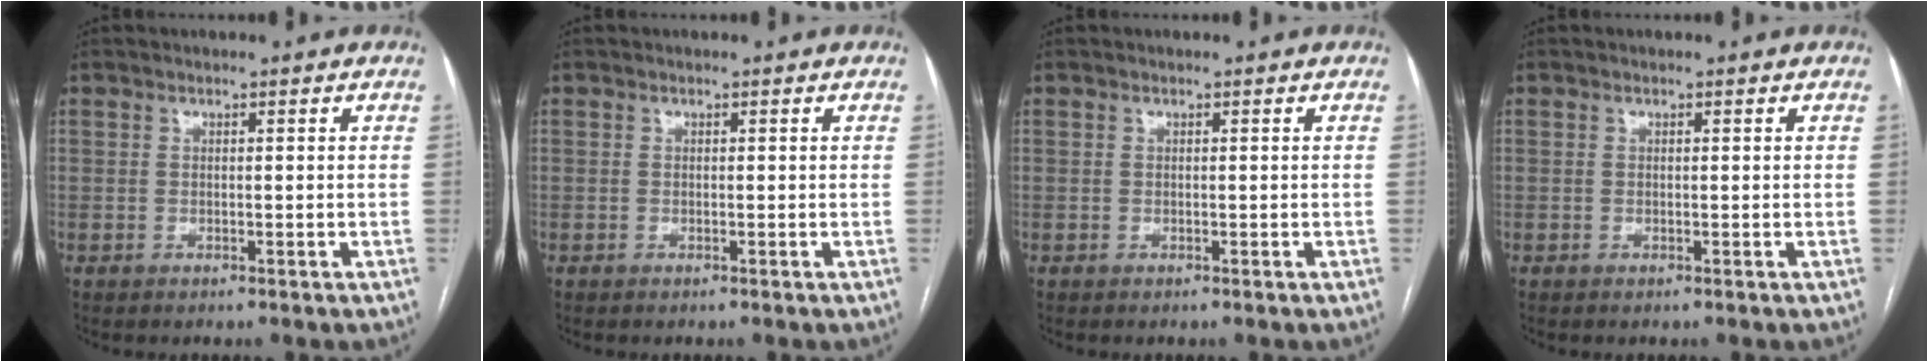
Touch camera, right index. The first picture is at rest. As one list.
[{"total": 0.0}, {"total": 0.0}, {"total": 0.0}]